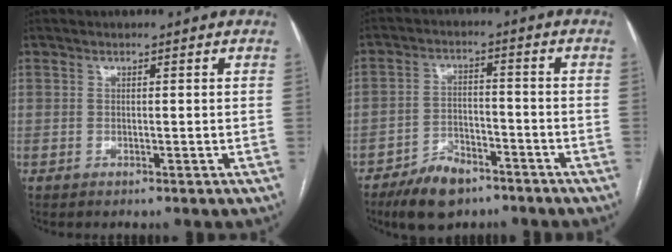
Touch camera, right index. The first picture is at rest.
{"total": 8.1, "force": [-5.8, 3.7, 4.2], "torque": [-0.080, -0.001, -0.100]}